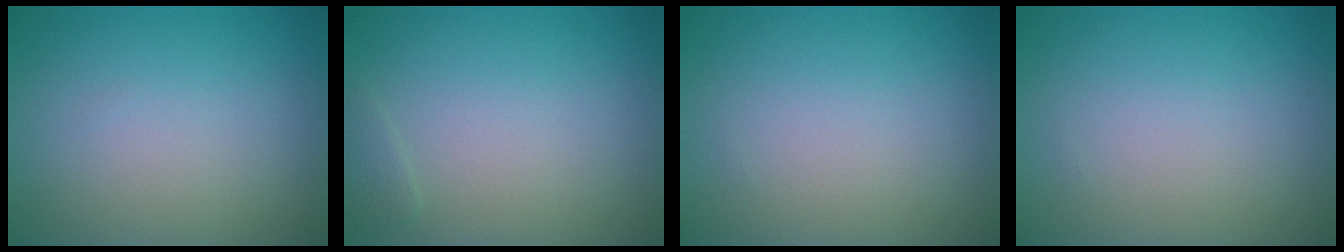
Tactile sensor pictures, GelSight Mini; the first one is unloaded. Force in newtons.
{"total": 0.7, "press": 0.7, "slide": 0.1}
{"total": 0.0}
{"total": 0.0}